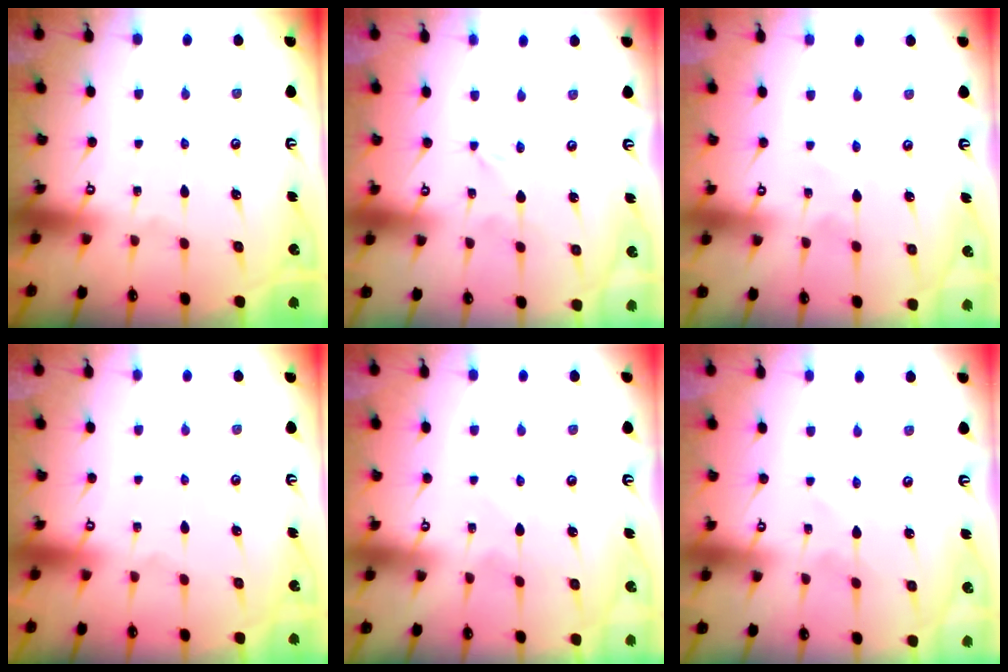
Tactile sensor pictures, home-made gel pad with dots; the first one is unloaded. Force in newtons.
{"total": 0.0}
{"total": 2.2, "press": 2.2, "slide": 0.3}
{"total": 0.0}
{"total": 3.0, "press": 3.0, "slide": 0.3}
{"total": 0.5, "press": 0.5, "slide": 0.1}